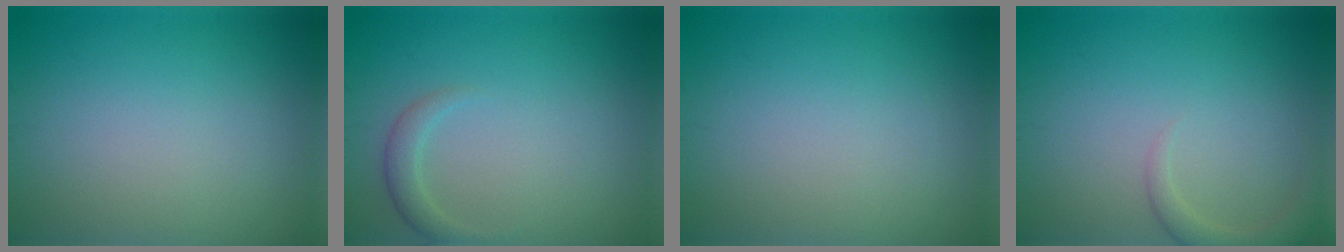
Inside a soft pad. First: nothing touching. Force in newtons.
{"total": 1.7, "press": 1.7, "slide": 0.1}
{"total": 0.0}
{"total": 2.3, "press": 2.3, "slide": 0.3}